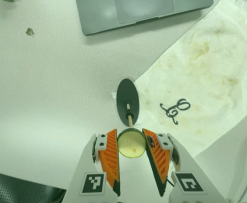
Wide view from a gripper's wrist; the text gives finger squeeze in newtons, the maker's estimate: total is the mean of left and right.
{"total": 9.0, "left": 8.8, "right": 9.2}